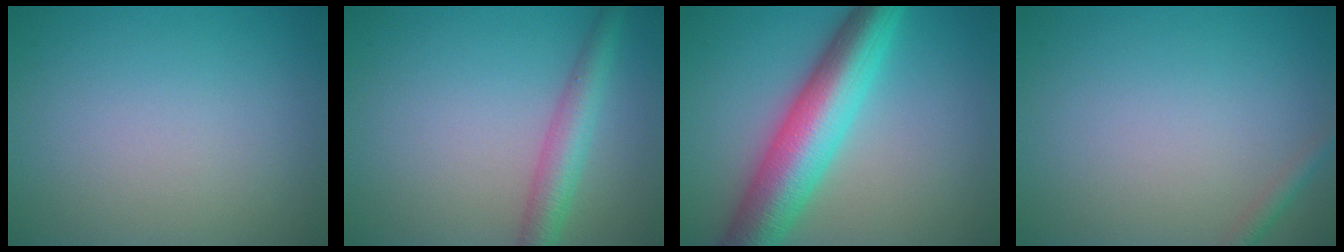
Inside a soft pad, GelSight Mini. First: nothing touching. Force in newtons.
{"total": 3.6, "press": 3.6, "slide": 0.1}
{"total": 9.4, "press": 9.4, "slide": 0.0}
{"total": 1.2, "press": 1.2, "slide": 0.1}